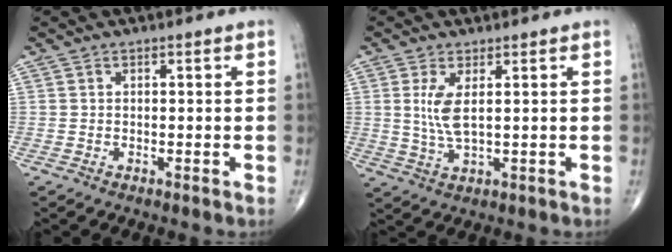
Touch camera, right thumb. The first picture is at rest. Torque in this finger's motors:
{"motor_torque": [-0.58, 0.62, 0.74, 0.22, 0.03]}